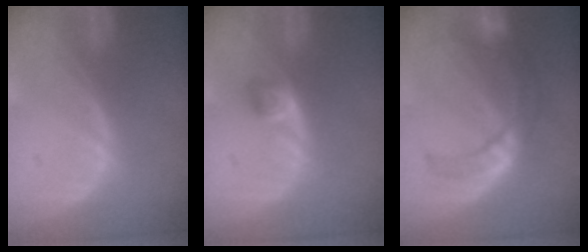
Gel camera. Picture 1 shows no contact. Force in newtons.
{"total": 2.6, "press": 2.4, "slide": 1.0}
{"total": 7.4, "press": 7.2, "slide": 1.8}